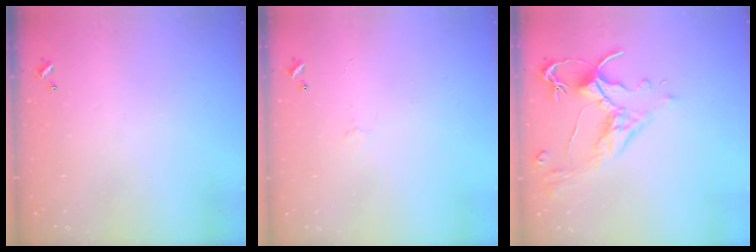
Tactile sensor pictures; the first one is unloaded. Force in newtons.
{"total": 0.5, "press": 0.1, "slide": 0.5}
{"total": 2.6, "press": 2.2, "slide": 1.3}